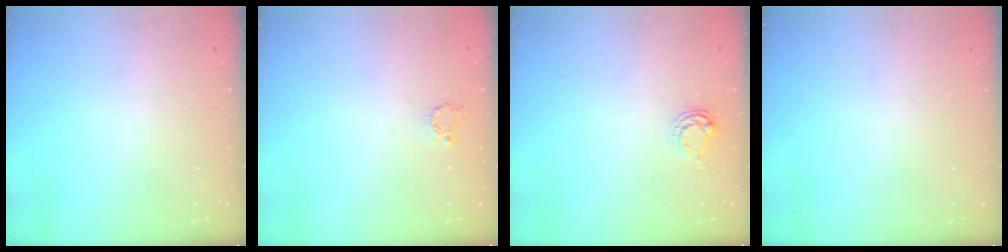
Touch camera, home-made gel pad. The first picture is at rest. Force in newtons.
{"total": 3.1, "press": 3.1, "slide": 0.4}
{"total": 4.6, "press": 4.6, "slide": 0.5}
{"total": 0.0}